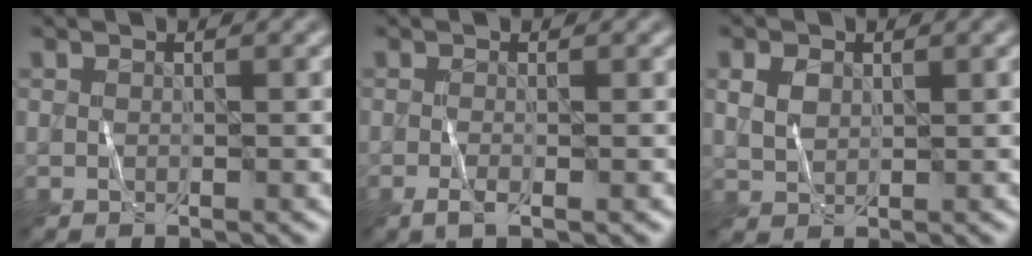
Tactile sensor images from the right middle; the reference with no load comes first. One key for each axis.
{"total": 1.4, "fx": -0.5, "fy": 0.3, "fz": 1.3, "tx": -0.025, "ty": -0.004, "tz": -0.012}
{"total": 2.1, "fx": 0.8, "fy": 1.5, "fz": 1.2, "tx": -0.031, "ty": 0.003, "tz": 0.018}